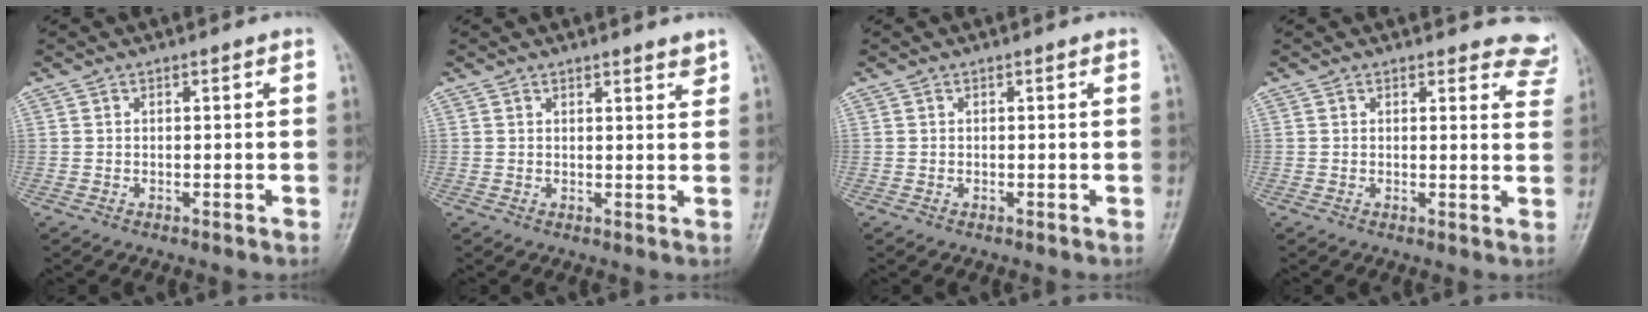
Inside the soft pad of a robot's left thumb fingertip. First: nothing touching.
{"total": 2.3, "force": [1.9, 0.6, 1.2], "torque": [-0.009, -0.012, 0.025]}
{"total": 0.0}
{"total": 6.7, "force": [6.2, 2.4, 0.4], "torque": [0.044, -0.035, 0.036]}